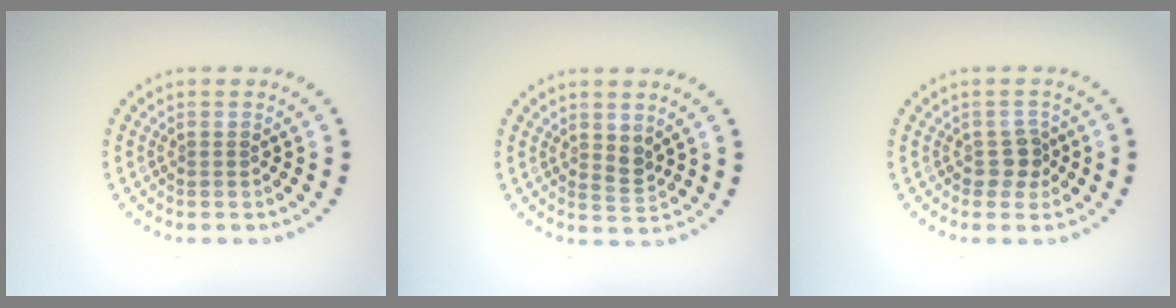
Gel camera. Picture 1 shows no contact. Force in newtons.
{"total": 1.4, "press": 1.3, "slide": 0.7}
{"total": 1.9, "press": 1.6, "slide": 1.0}